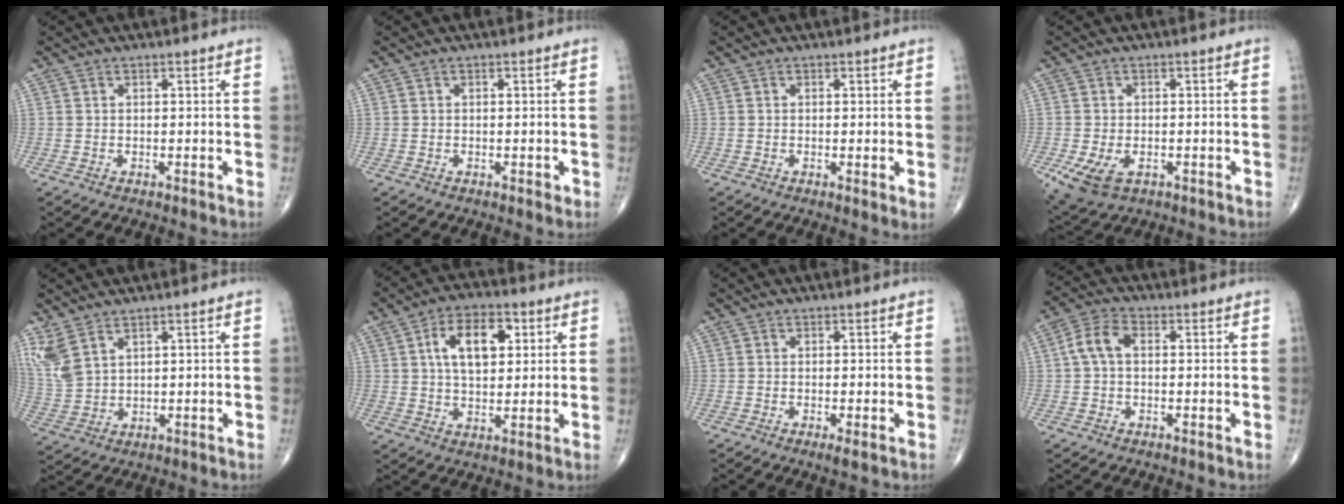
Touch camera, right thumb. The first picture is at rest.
{"total": 0.9, "force": [-0.3, 0.5, 0.6], "torque": [-0.006, -0.001, -0.006]}
{"total": 1.5, "force": [0.0, 0.4, 1.5], "torque": [-0.029, -0.008, -0.005]}
{"total": 7.1, "force": [-2.5, 4.4, 4.9], "torque": [-0.097, -0.002, -0.035]}
{"total": 6.6, "force": [4.4, 2.8, 4.0], "torque": [-0.097, -0.014, 0.108]}
{"total": 11.0, "force": [3.2, 6.2, 8.5], "torque": [-0.123, 0.001, 0.050]}
{"total": 1.4, "force": [-0.5, 0.2, 1.3], "torque": [-0.032, -0.007, -0.015]}
{"total": 5.6, "force": [0.4, 3.5, 4.4], "torque": [-0.088, 0.019, 0.000]}